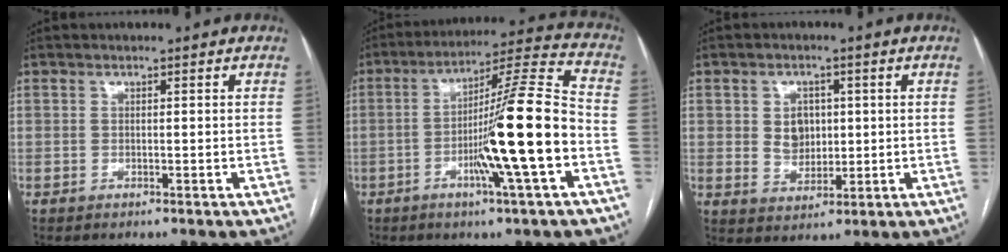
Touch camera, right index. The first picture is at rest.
{"total": 16.1, "force": [-4.3, -0.9, 15.5], "torque": [-0.252, 0.004, -0.078]}
{"total": 4.9, "force": [0.9, 3.9, 2.9], "torque": [-0.047, 0.006, 0.027]}